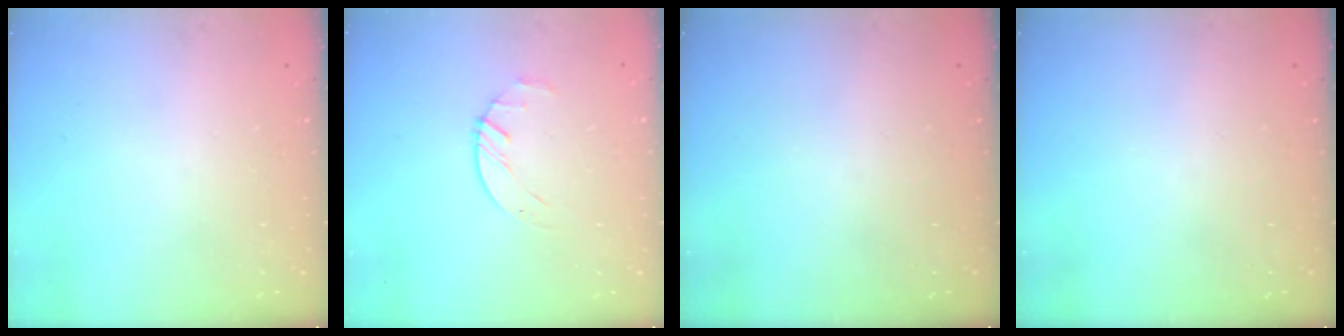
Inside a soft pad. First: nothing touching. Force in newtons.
{"total": 2.2, "press": 2.2, "slide": 0.4}
{"total": 0.0}
{"total": 0.0}